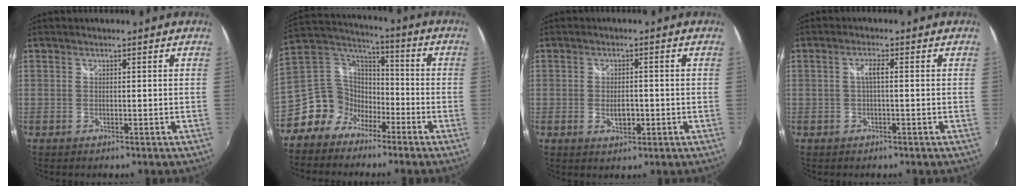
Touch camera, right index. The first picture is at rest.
{"total": 10.6, "force": [-6.3, 8.0, 3.0], "torque": [-0.085, 0.038, -0.124]}
{"total": 3.4, "force": [-0.7, 1.9, 2.7], "torque": [-0.046, -0.003, -0.011]}
{"total": 1.9, "force": [-0.1, 0.2, 1.9], "torque": [-0.037, 0.004, -0.004]}